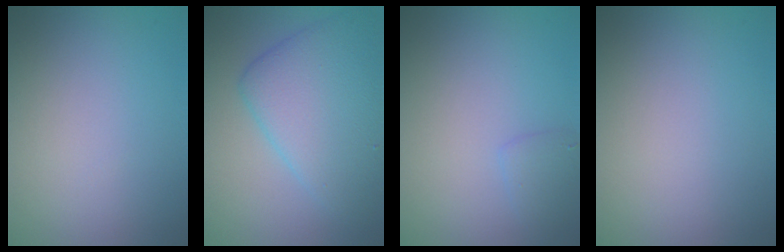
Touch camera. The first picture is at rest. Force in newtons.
{"total": 6.6, "press": 6.6, "slide": 0.2}
{"total": 1.2, "press": 1.2, "slide": 0.1}
{"total": 0.0}